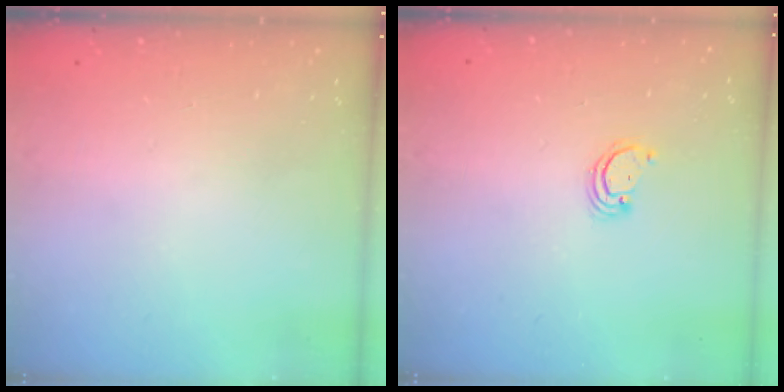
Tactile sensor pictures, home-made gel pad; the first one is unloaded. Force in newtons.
{"total": 1.7, "press": 1.7, "slide": 0.1}